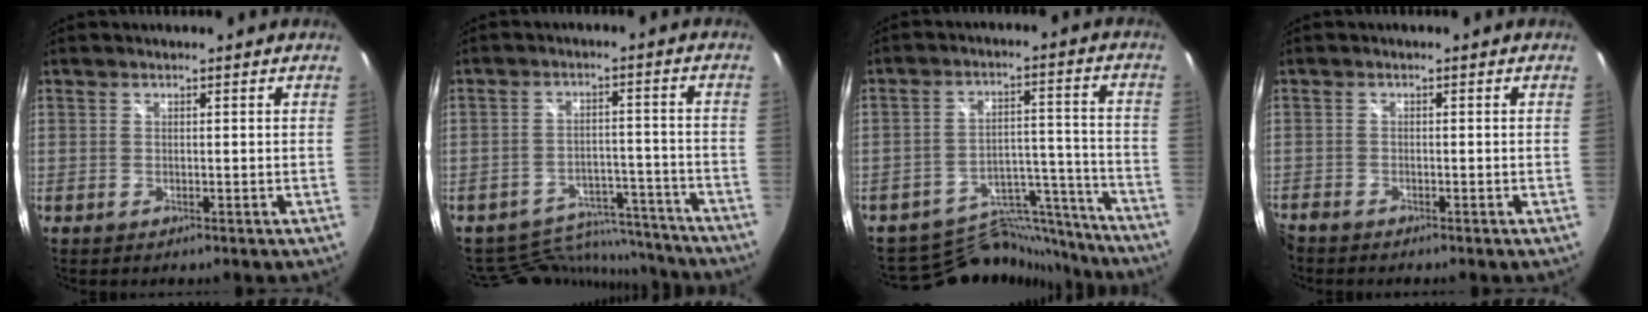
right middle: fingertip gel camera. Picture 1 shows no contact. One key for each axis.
{"total": 13.7, "fx": -12.7, "fy": 4.8, "fz": 1.9, "tx": -0.046, "ty": 0.025, "tz": -0.167}
{"total": 15.7, "fx": -14.9, "fy": 4.6, "fz": 1.8, "tx": -0.028, "ty": 0.044, "tz": -0.212}
{"total": 2.2, "fx": -2.1, "fy": 0.5, "fz": 0.4, "tx": -0.019, "ty": -0.011, "tz": -0.045}